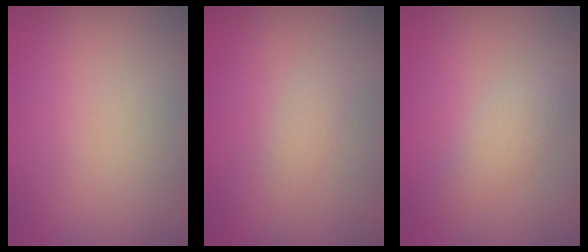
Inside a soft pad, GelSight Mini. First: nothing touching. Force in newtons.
{"total": 1.1, "press": 1.1, "slide": 0.0}
{"total": 1.9, "press": 1.9, "slide": 0.1}